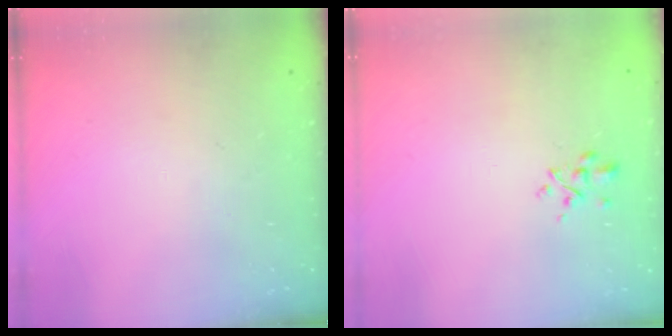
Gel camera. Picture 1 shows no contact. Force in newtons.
{"total": 2.7, "press": 2.6, "slide": 0.9}